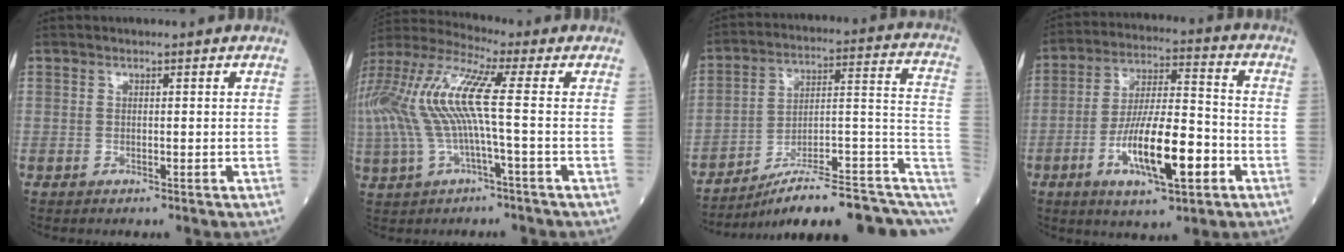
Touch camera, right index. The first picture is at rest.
{"total": 15.1, "force": [0.2, 2.5, 14.9], "torque": [-0.336, 0.030, -0.005]}
{"total": 20.1, "force": [-13.7, 3.8, 14.2], "torque": [-0.129, 0.056, -0.193]}
{"total": 13.6, "force": [-4.8, 3.1, 12.3], "torque": [-0.226, -0.002, -0.080]}